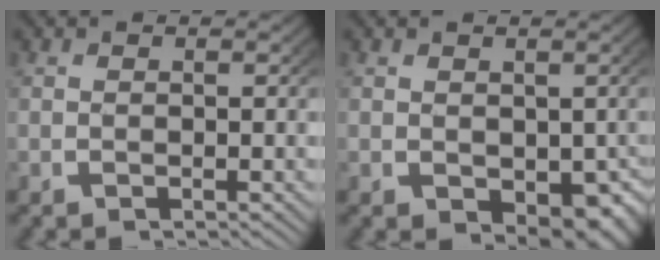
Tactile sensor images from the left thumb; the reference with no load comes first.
{"total": 4.0, "force": [-0.4, 2.8, 2.8], "torque": [-0.037, -0.027, 0.016]}